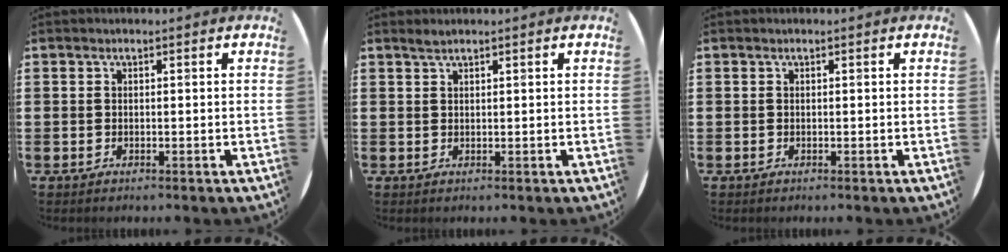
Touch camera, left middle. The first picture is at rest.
{"total": 1.0, "force": [0.9, 0.0, 0.3], "torque": [-0.008, 0.001, 0.017]}
{"total": 0.0}